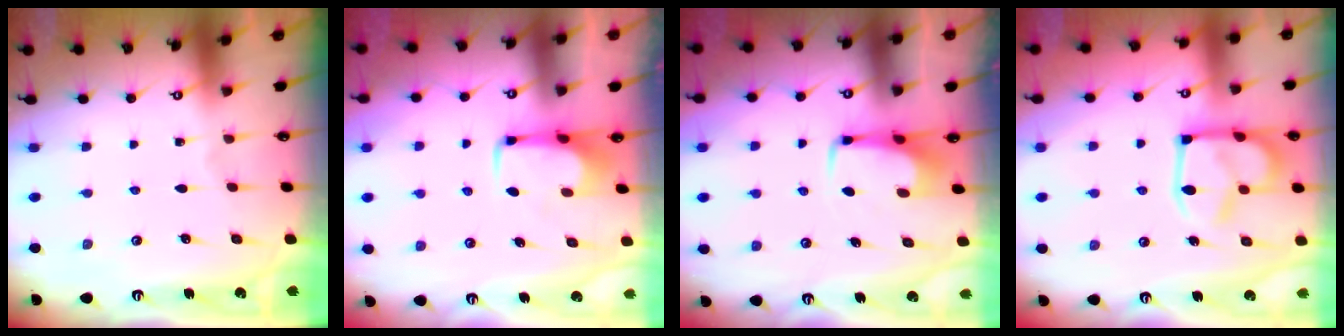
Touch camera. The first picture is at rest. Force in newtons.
{"total": 1.7, "press": 1.6, "slide": 0.5}
{"total": 3.6, "press": 3.6, "slide": 0.3}
{"total": 13.3, "press": 13.2, "slide": 1.1}